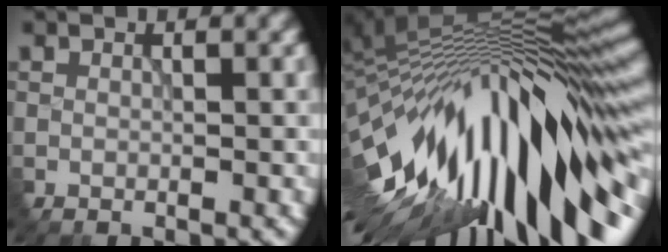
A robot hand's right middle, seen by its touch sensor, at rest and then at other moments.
{"total": 16.9, "force": [-3.2, 6.2, 15.4], "torque": [-0.241, 0.003, -0.060]}